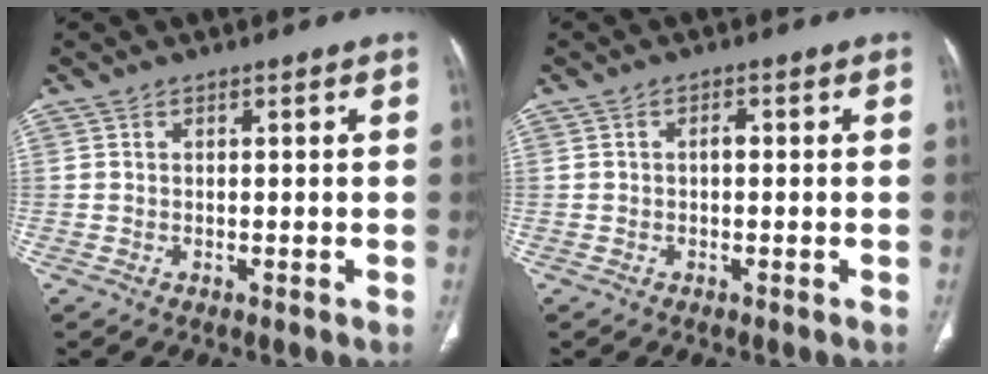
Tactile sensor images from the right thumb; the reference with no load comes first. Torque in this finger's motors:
{"motor_torque": [0.50, 0.68, 0.54, -0.01, -0.02]}